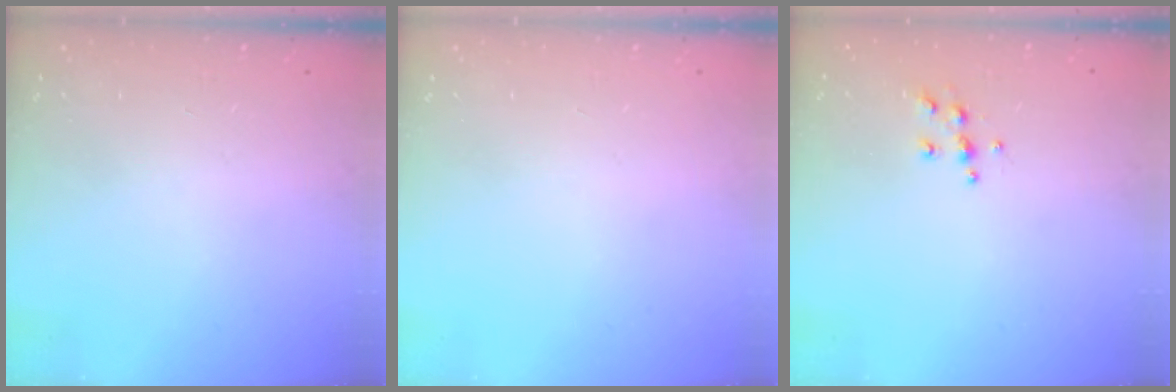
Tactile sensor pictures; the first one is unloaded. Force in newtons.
{"total": 0.0}
{"total": 5.7, "press": 5.7, "slide": 0.6}